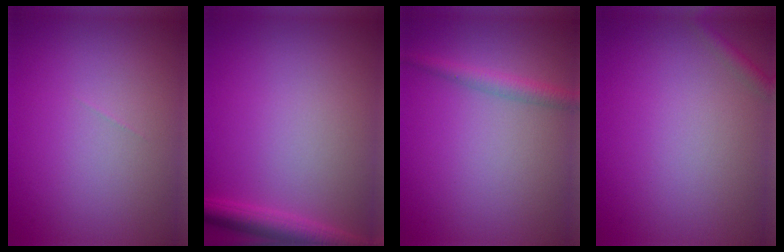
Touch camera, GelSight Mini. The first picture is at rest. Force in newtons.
{"total": 3.0, "press": 3.0, "slide": 0.2}
{"total": 2.0, "press": 2.0, "slide": 0.1}
{"total": 1.2, "press": 1.2, "slide": 0.1}